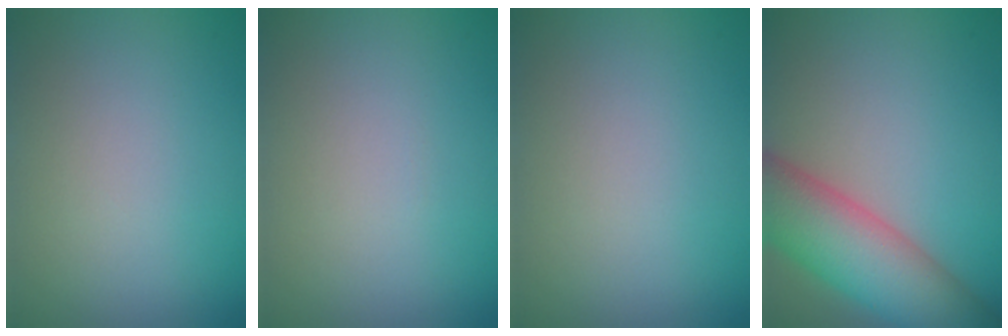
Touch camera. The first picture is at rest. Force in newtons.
{"total": 0.0}
{"total": 0.0}
{"total": 9.3, "press": 9.3, "slide": 0.6}